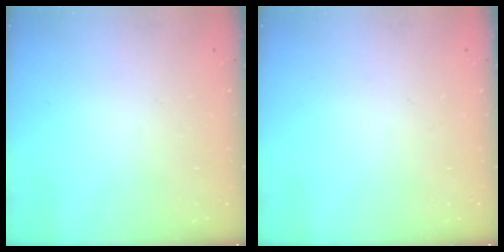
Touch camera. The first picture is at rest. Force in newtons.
{"total": 0.0}